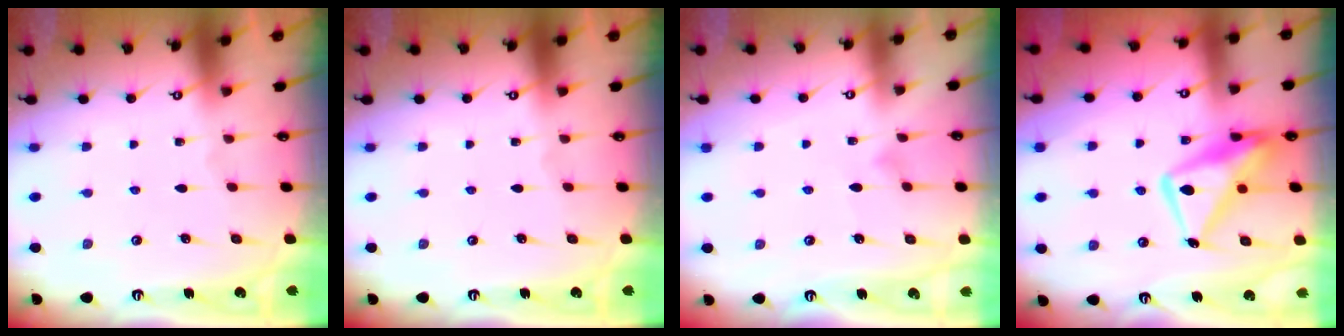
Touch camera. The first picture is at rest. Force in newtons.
{"total": 0.0}
{"total": 4.9, "press": 4.9, "slide": 0.4}
{"total": 15.2, "press": 15.1, "slide": 1.4}